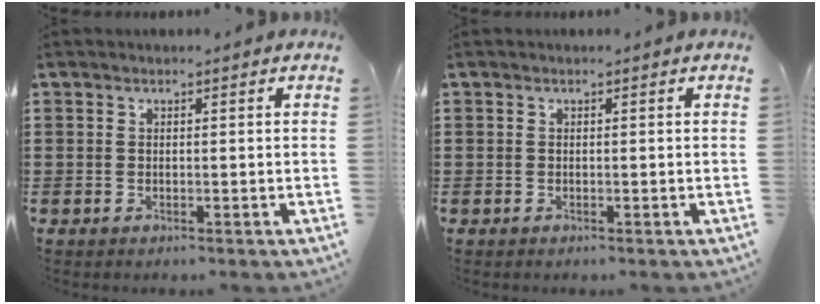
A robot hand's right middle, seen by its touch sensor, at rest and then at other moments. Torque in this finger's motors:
{"motor_torque": [0.33, 0.11, -0.03, 0.00]}